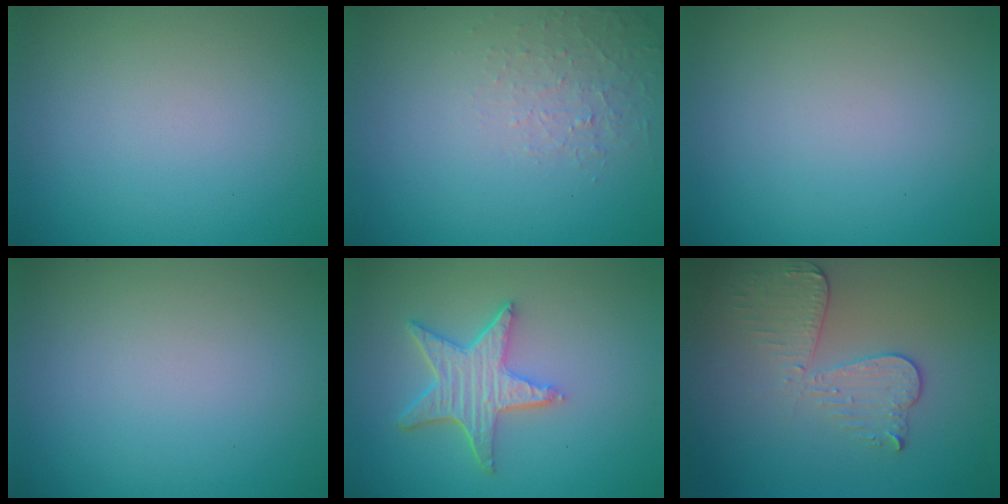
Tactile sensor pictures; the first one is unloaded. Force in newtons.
{"total": 1.3, "press": 0.4, "slide": 1.2}
{"total": 0.0}
{"total": 0.0}
{"total": 5.1, "press": 4.1, "slide": 3.1}
{"total": 3.6, "press": 3.2, "slide": 1.7}